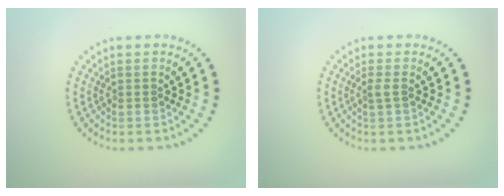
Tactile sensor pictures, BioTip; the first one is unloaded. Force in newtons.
{"total": 1.0, "press": 0.7, "slide": 0.7}